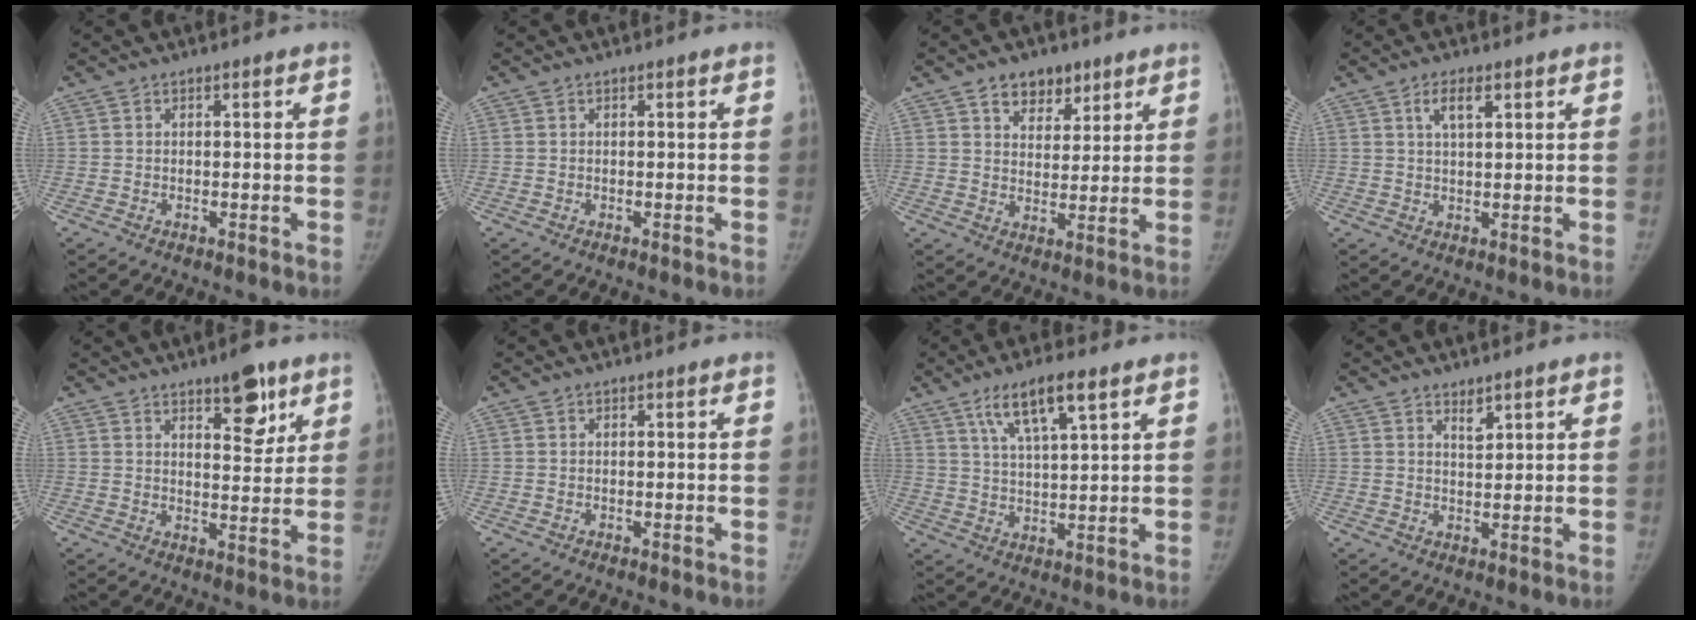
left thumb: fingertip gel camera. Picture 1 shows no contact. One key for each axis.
{"total": 0.0}
{"total": 7.5, "fx": 4.6, "fy": 4.9, "fz": 3.2, "tx": -0.012, "ty": -0.022, "tz": 0.073}
{"total": 3.9, "fx": 1.9, "fy": 1.5, "fz": 3.0, "tx": -0.050, "ty": -0.005, "tz": 0.036}
{"total": 8.3, "fx": 5.2, "fy": 3.3, "fz": 5.6, "tx": -0.051, "ty": -0.031, "tz": 0.074}
{"total": 0.0}
{"total": 9.4, "fx": 5.4, "fy": 2.1, "fz": 7.4, "tx": -0.131, "ty": -0.018, "tz": 0.103}
{"total": 2.3, "fx": 1.7, "fy": 0.9, "fz": 1.3, "tx": -0.013, "ty": -0.016, "tz": 0.033}